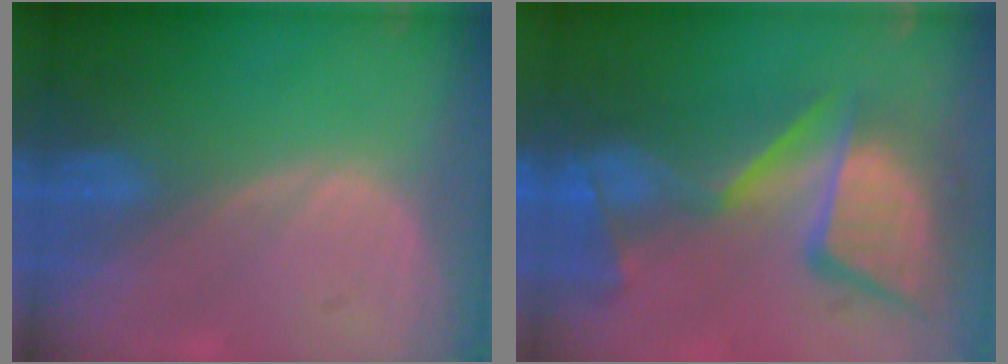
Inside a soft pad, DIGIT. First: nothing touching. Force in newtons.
{"total": 13.4, "press": 11.3, "slide": 7.3}